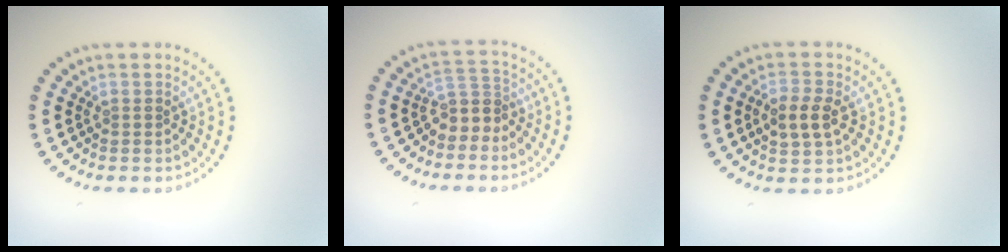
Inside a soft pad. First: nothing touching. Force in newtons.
{"total": 2.5, "press": 1.8, "slide": 1.8}
{"total": 2.8, "press": 2.8, "slide": 0.3}